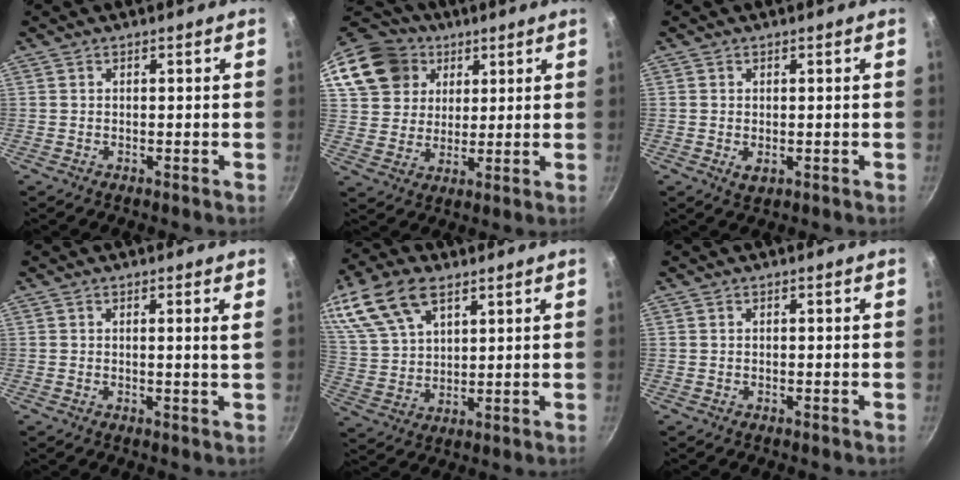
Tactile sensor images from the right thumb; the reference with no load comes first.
{"total": 16.0, "force": [7.2, 12.9, 6.2], "torque": [-0.106, 0.009, 0.134]}
{"total": 1.9, "force": [-0.2, 1.3, 1.4], "torque": [-0.025, -0.005, -0.001]}
{"total": 1.6, "force": [0.6, -0.4, 1.5], "torque": [-0.024, -0.013, 0.005]}
{"total": 17.6, "force": [9.9, 9.9, 10.6], "torque": [-0.218, 0.004, 0.199]}
{"total": 0.0}